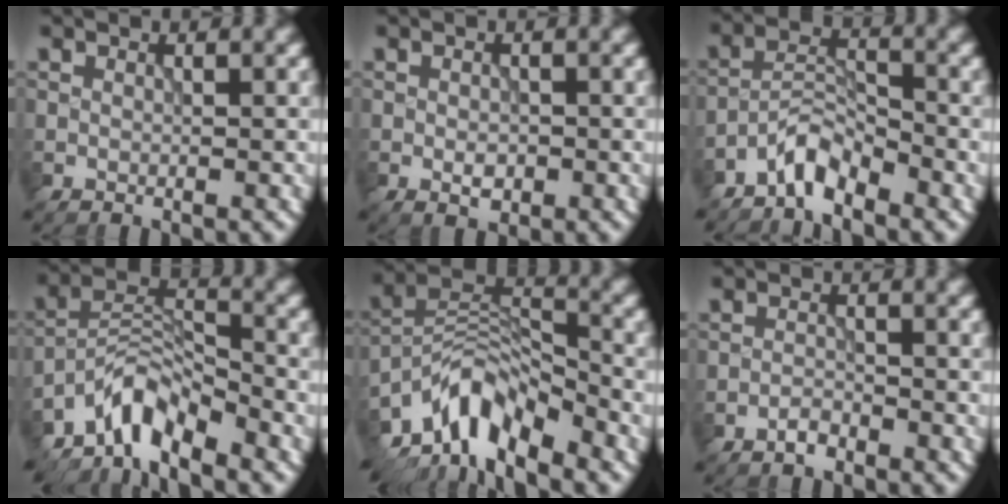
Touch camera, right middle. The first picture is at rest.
{"total": 1.6, "force": [-0.5, 1.0, 1.2], "torque": [-0.020, 0.000, -0.009]}
{"total": 3.1, "force": [-2.7, 0.9, 1.4], "torque": [-0.022, 0.015, -0.058]}
{"total": 4.9, "force": [-4.1, 1.5, 2.2], "torque": [-0.031, 0.006, -0.090]}
{"total": 8.5, "force": [-6.3, 3.3, 4.6], "torque": [-0.072, 0.000, -0.133]}
{"total": 1.3, "force": [-1.0, 0.4, 0.6], "torque": [-0.011, 0.004, -0.022]}